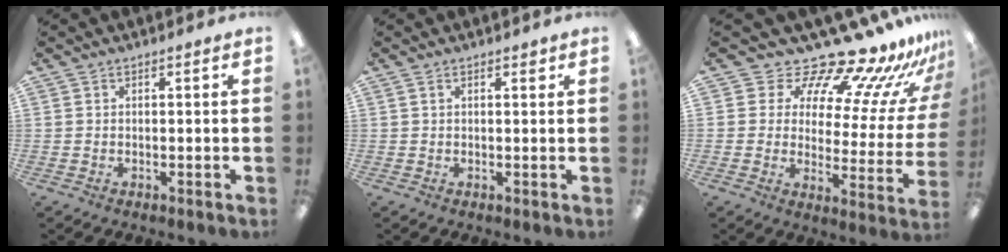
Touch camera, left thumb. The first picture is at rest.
{"total": 1.3, "force": [0.7, 0.5, 1.0], "torque": [-0.013, -0.002, 0.011]}
{"total": 16.0, "force": [14.4, 4.7, 5.1], "torque": [-0.072, -0.133, 0.237]}